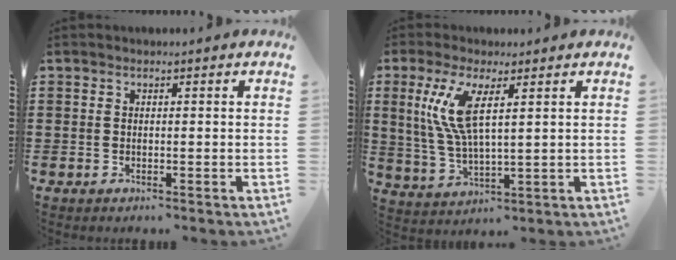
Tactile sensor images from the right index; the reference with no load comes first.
{"total": 8.4, "force": [2.8, 2.5, 7.5], "torque": [-0.173, -0.004, 0.042]}